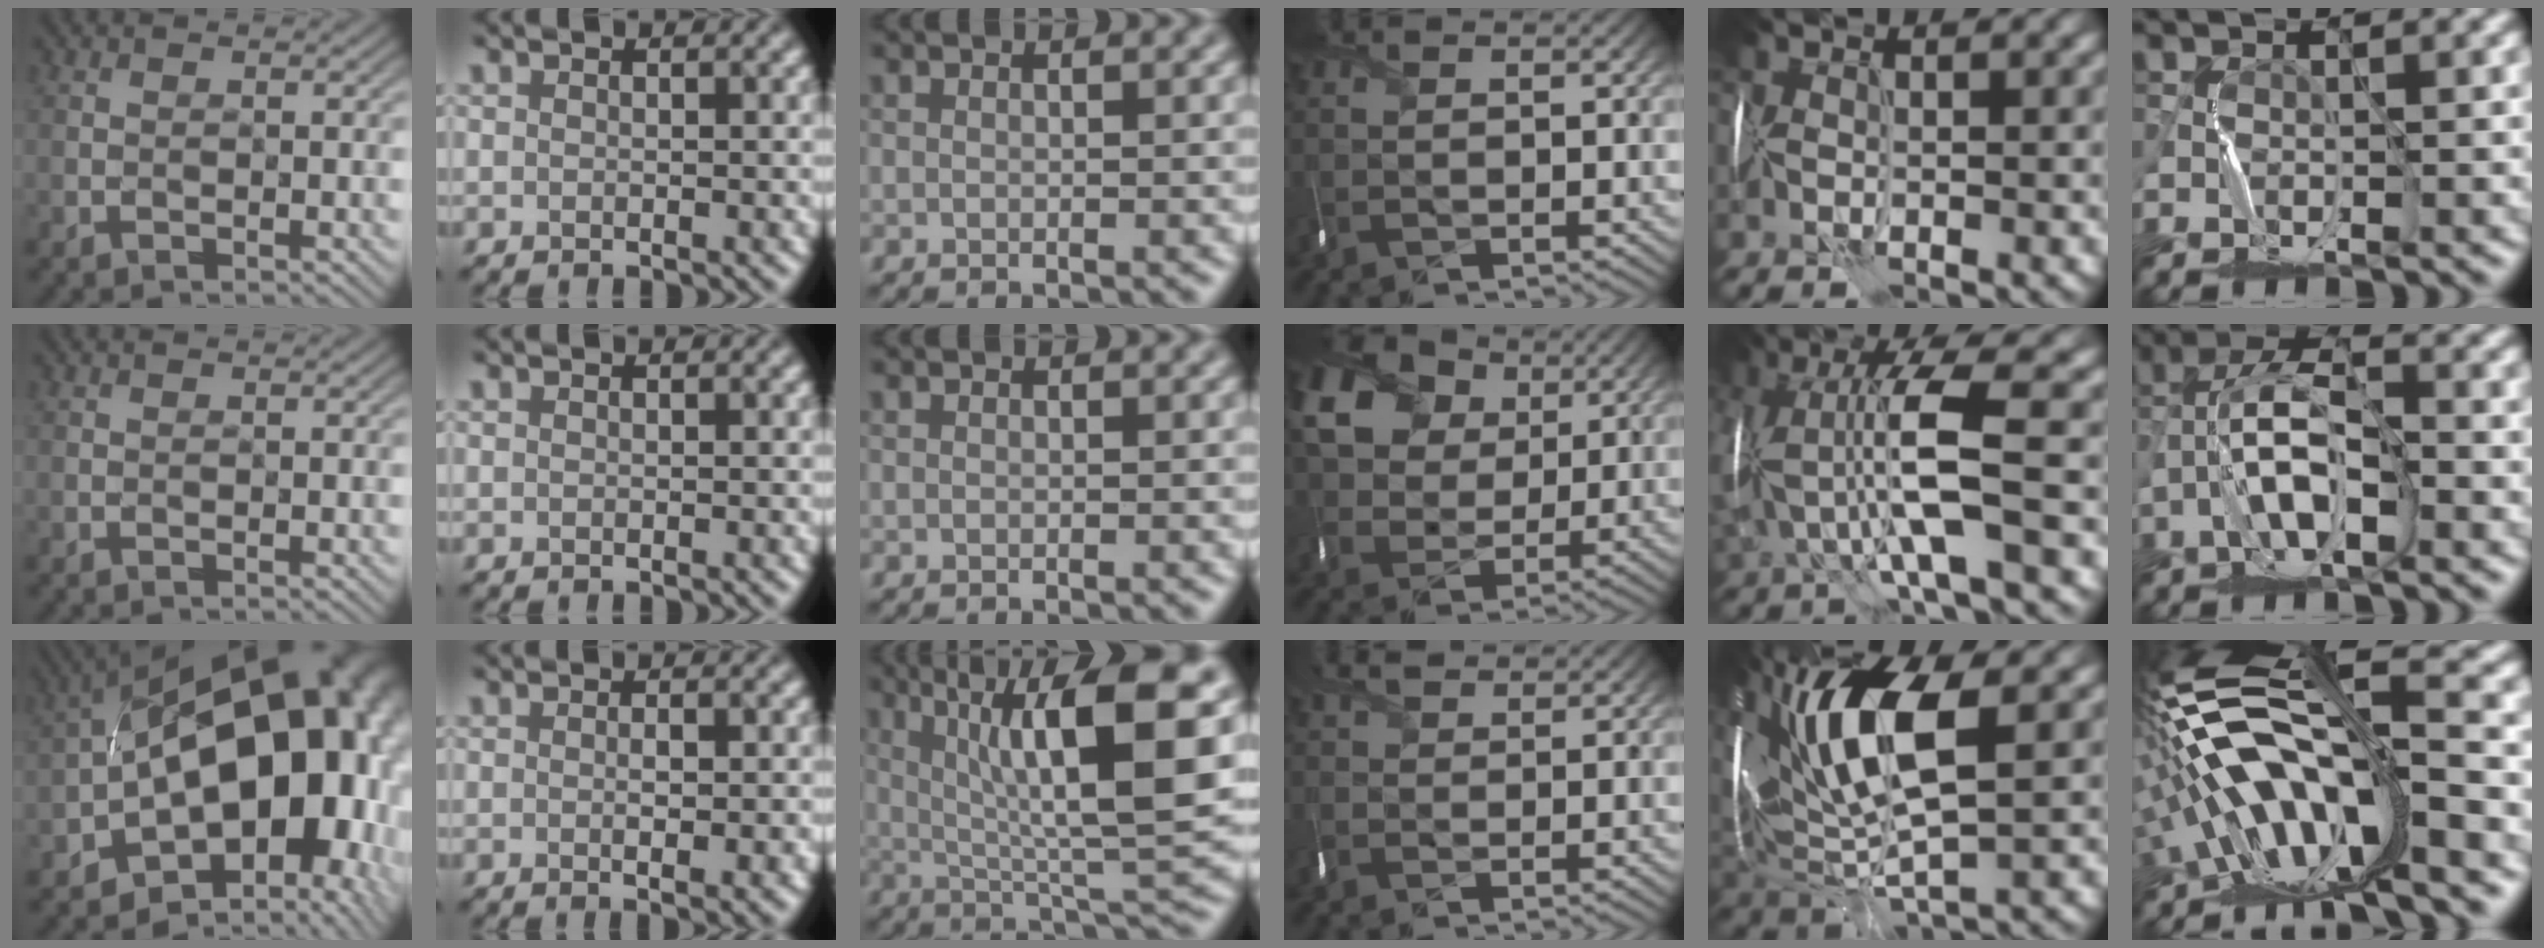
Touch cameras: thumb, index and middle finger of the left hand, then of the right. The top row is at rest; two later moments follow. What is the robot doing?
{"motion": "wrap", "object": "ribbon"}